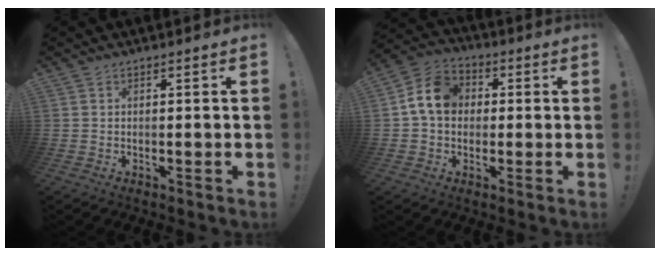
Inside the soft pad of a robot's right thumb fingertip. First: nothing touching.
{"total": 11.4, "force": [1.7, 9.2, 6.5], "torque": [-0.098, 0.020, 0.041]}